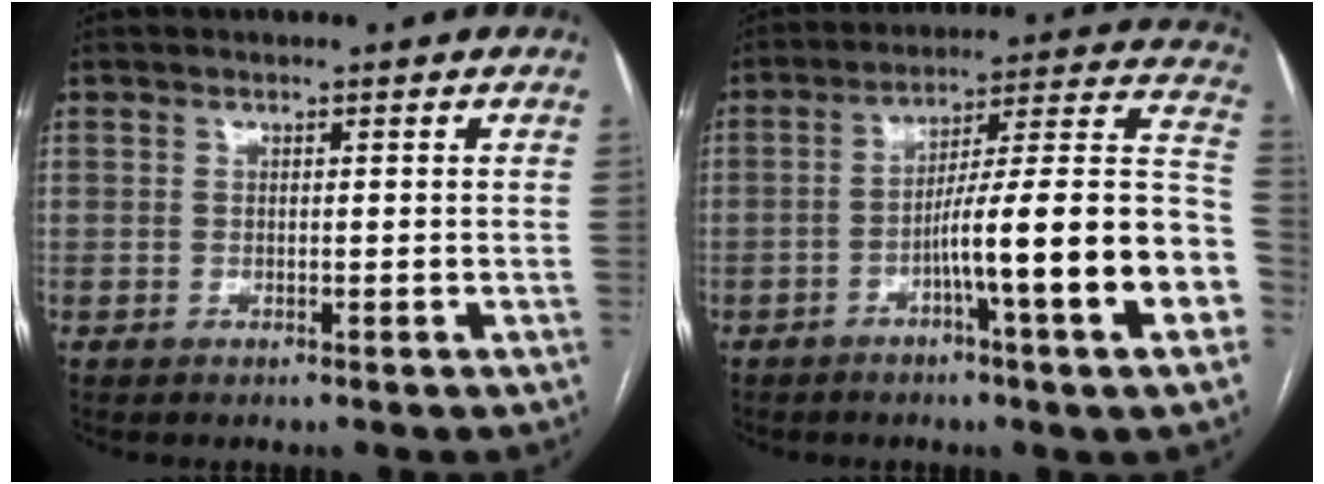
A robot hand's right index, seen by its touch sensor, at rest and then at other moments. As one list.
[{"total": 18.7, "force": [-6.0, 0.2, 17.7], "torque": [-0.204, 0.024, -0.088]}]